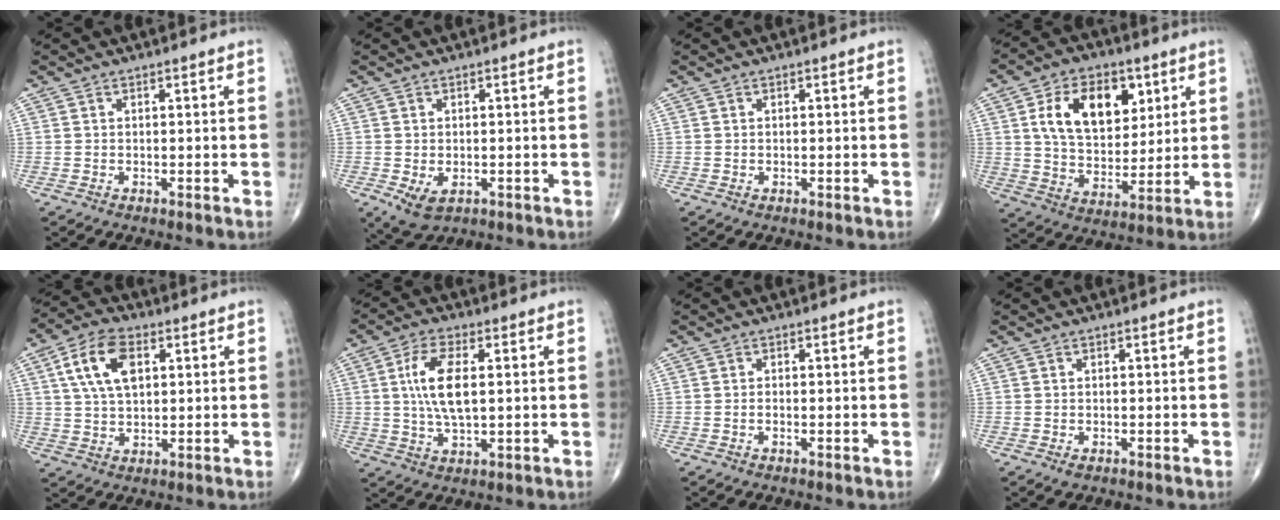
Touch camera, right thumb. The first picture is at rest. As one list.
[{"total": 4.7, "force": [-1.4, 3.0, 3.4], "torque": [-0.058, -0.006, -0.012]}, {"total": 0.0}, {"total": 16.2, "force": [5.6, 10.3, 11.2], "torque": [-0.145, -0.019, 0.104]}, {"total": 10.7, "force": [3.2, 6.3, 8.0], "torque": [-0.137, 0.005, 0.056]}, {"total": 9.8, "force": [1.4, 4.1, 8.8], "torque": [-0.174, -0.005, 0.026]}, {"total": 0.6, "force": [-0.2, 0.2, 0.5], "torque": [-0.009, 0.000, -0.004]}, {"total": 0.9, "force": [-0.4, 0.5, 0.6], "torque": [-0.008, -0.002, -0.005]}]